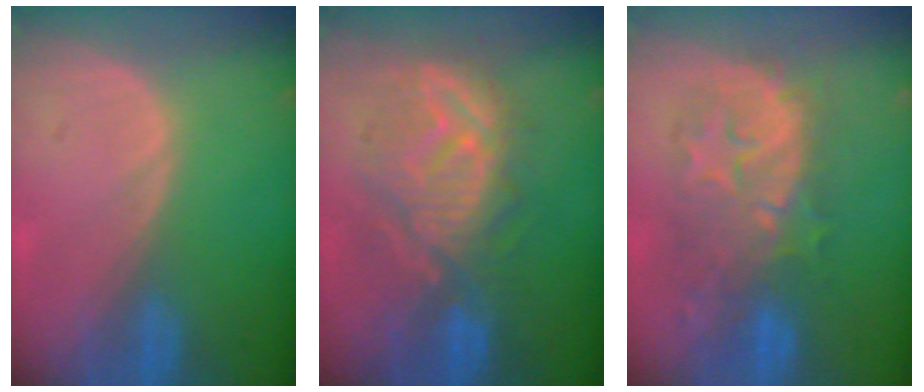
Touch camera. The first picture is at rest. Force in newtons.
{"total": 10.4, "press": 10.1, "slide": 2.8}
{"total": 9.4, "press": 9.2, "slide": 1.7}